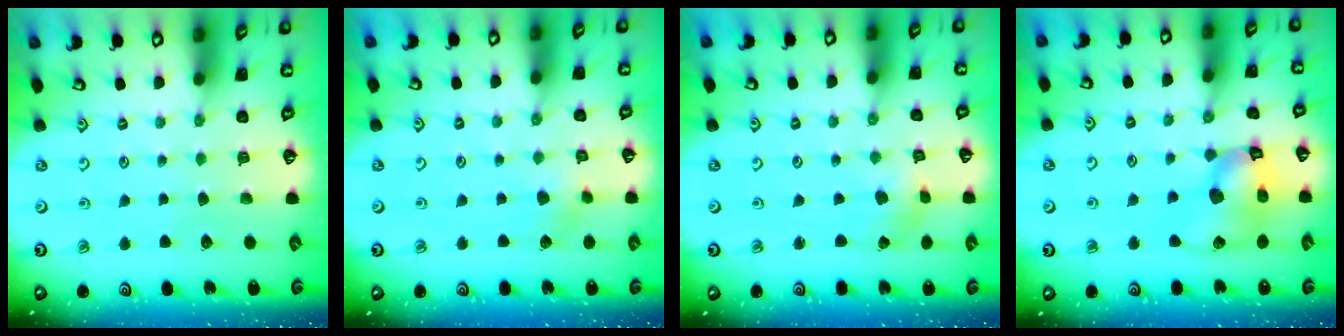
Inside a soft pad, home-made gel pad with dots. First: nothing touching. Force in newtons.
{"total": 3.3, "press": 3.3, "slide": 0.3}
{"total": 0.9, "press": 0.8, "slide": 0.2}
{"total": 13.8, "press": 13.7, "slide": 1.9}